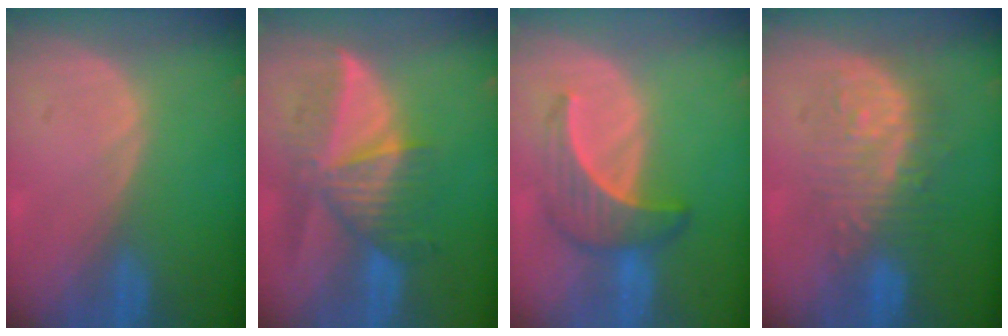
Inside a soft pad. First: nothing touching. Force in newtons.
{"total": 8.4, "press": 7.9, "slide": 3.0}
{"total": 6.3, "press": 6.1, "slide": 1.9}
{"total": 9.1, "press": 8.9, "slide": 2.1}